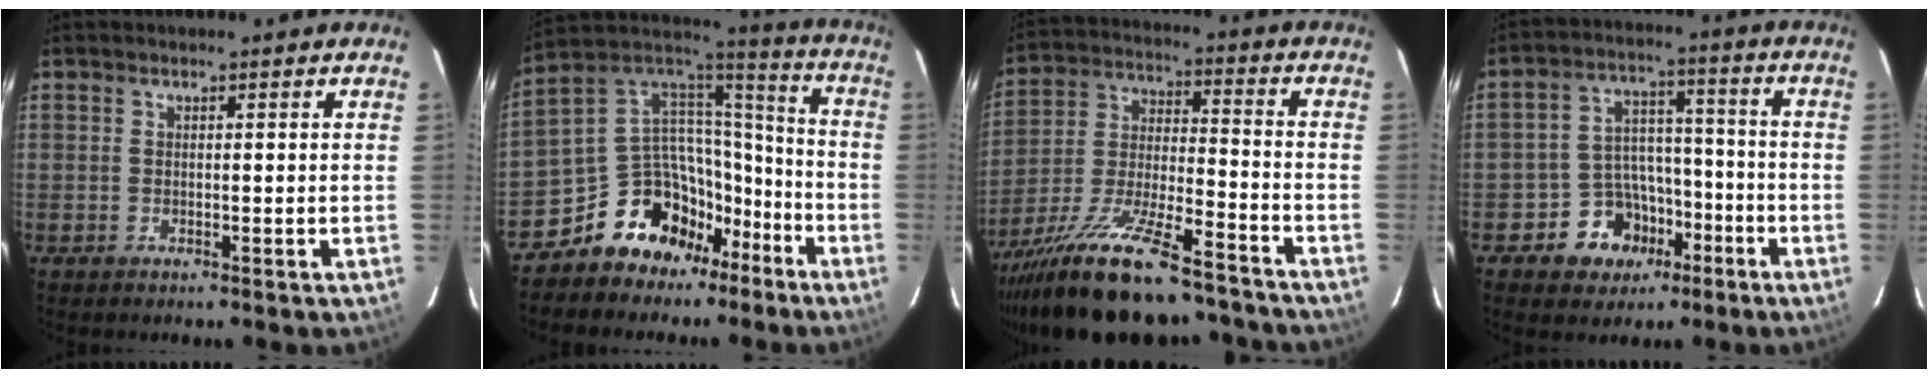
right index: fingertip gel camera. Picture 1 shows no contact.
{"total": 15.6, "force": [-10.7, 10.2, 4.9], "torque": [-0.096, 0.068, -0.173]}
{"total": 22.2, "force": [-17.4, 5.8, 12.6], "torque": [-0.242, -0.033, -0.276]}
{"total": 9.5, "force": [-5.1, 7.5, 2.8], "torque": [-0.063, 0.037, -0.069]}